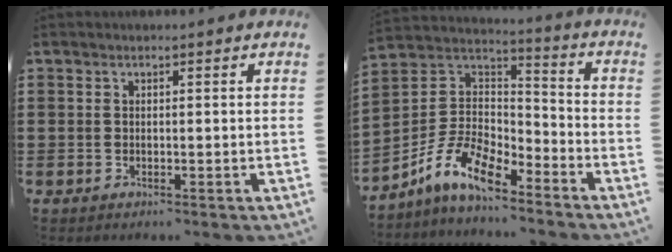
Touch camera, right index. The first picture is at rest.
{"total": 10.6, "force": [-7.3, 4.3, 6.4], "torque": [-0.153, 0.007, -0.148]}